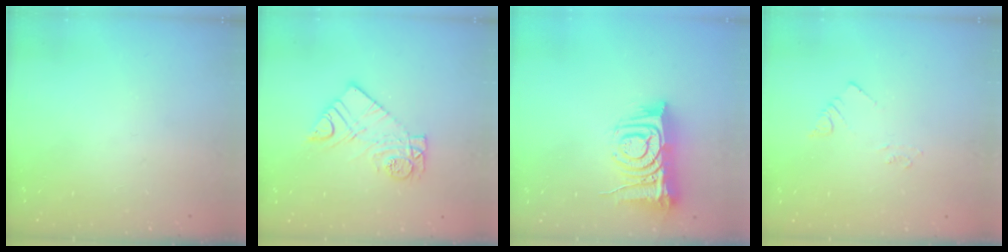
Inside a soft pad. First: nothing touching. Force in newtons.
{"total": 10.5, "press": 10.4, "slide": 0.9}
{"total": 12.8, "press": 12.7, "slide": 1.6}
{"total": 2.1, "press": 2.1, "slide": 0.3}